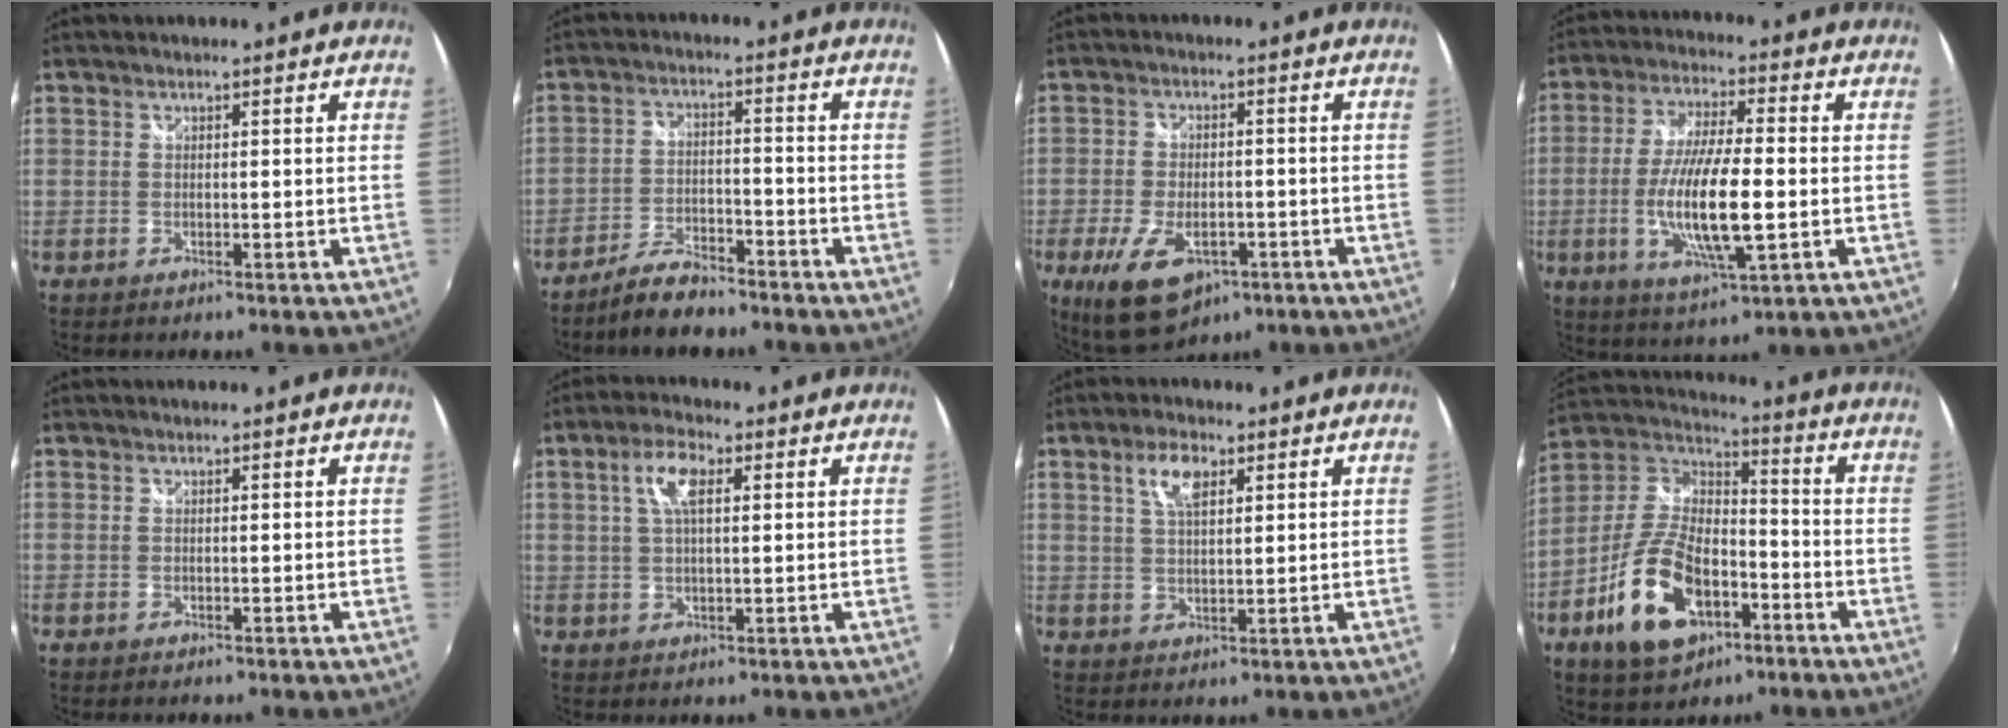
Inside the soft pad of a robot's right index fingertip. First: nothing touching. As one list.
[{"total": 7.0, "force": [-6.0, 2.0, 3.2], "torque": [-0.081, 0.001, -0.107]}, {"total": 12.4, "force": [-6.0, 6.7, 8.6], "torque": [-0.188, -0.028, -0.094]}, {"total": 13.7, "force": [-2.5, 2.8, 13.2], "torque": [-0.259, -0.014, -0.045]}, {"total": 0.0}, {"total": 6.0, "force": [2.0, 2.3, 5.2], "torque": [-0.097, 0.012, 0.036]}, {"total": 5.5, "force": [2.7, 2.3, 4.2], "torque": [-0.076, 0.008, 0.051]}, {"total": 18.5, "force": [-7.6, 10.3, 13.4], "torque": [-0.289, -0.003, -0.127]}]